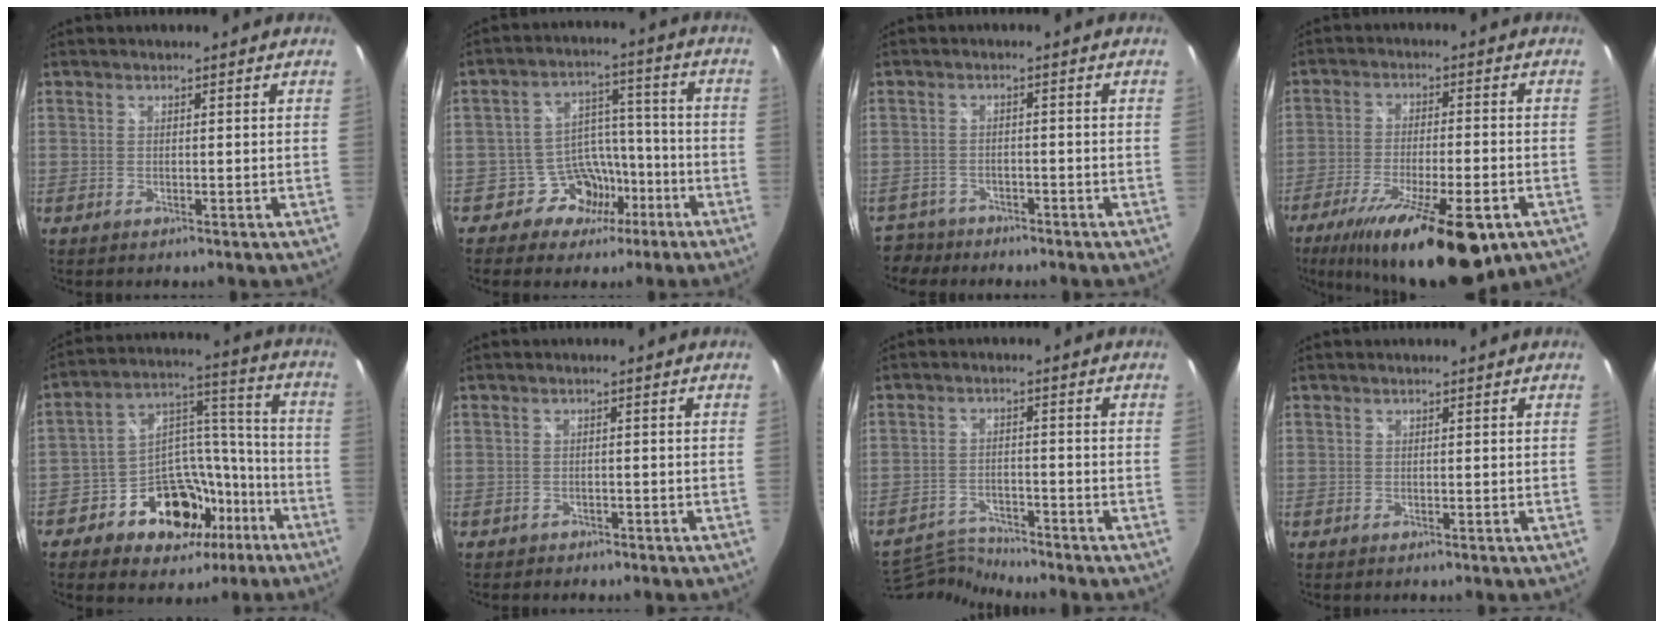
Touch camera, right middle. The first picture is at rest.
{"total": 8.9, "force": [-5.4, 6.7, 2.1], "torque": [-0.035, 0.038, -0.078]}
{"total": 6.8, "force": [-5.5, 3.9, 1.1], "torque": [-0.043, -0.001, -0.093]}
{"total": 19.8, "force": [-12.3, 5.6, 14.4], "torque": [-0.261, -0.058, -0.193]}
{"total": 16.1, "force": [-8.7, 11.6, 6.9], "torque": [-0.128, 0.069, -0.114]}
{"total": 1.6, "force": [-1.2, 1.1, 0.1], "torque": [-0.007, 0.001, -0.017]}
{"total": 6.8, "force": [-6.8, -0.1, 0.4], "torque": [-0.032, 0.003, -0.129]}
{"total": 0.0}